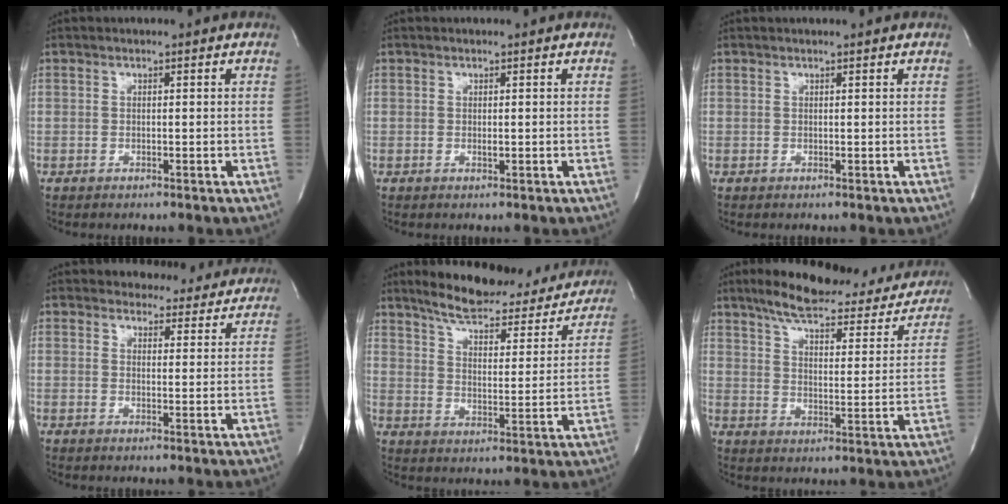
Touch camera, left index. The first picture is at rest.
{"total": 0.6, "force": [0.2, 0.2, 0.6], "torque": [-0.011, -0.003, 0.002]}
{"total": 1.6, "force": [1.4, 0.0, 0.7], "torque": [-0.007, 0.011, 0.019]}
{"total": 8.6, "force": [8.2, 2.8, 0.7], "torque": [0.014, -0.007, 0.083]}
{"total": 20.8, "force": [18.5, 5.0, 8.3], "torque": [-0.110, -0.014, 0.244]}
{"total": 22.3, "force": [19.1, 5.4, 10.1], "torque": [-0.138, -0.007, 0.246]}